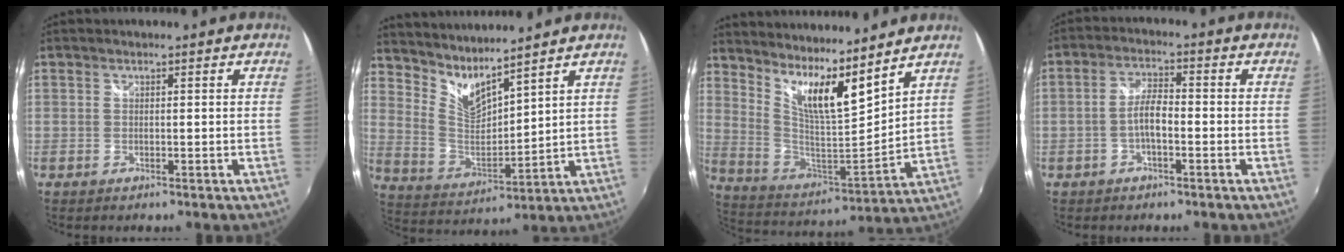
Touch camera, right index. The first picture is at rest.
{"total": 8.4, "force": [7.4, 1.2, 3.7], "torque": [-0.073, -0.017, 0.148]}
{"total": 13.8, "force": [10.5, 2.0, 8.8], "torque": [-0.153, -0.017, 0.192]}
{"total": 4.2, "force": [-1.6, 1.3, 3.7], "torque": [-0.075, 0.010, -0.032]}